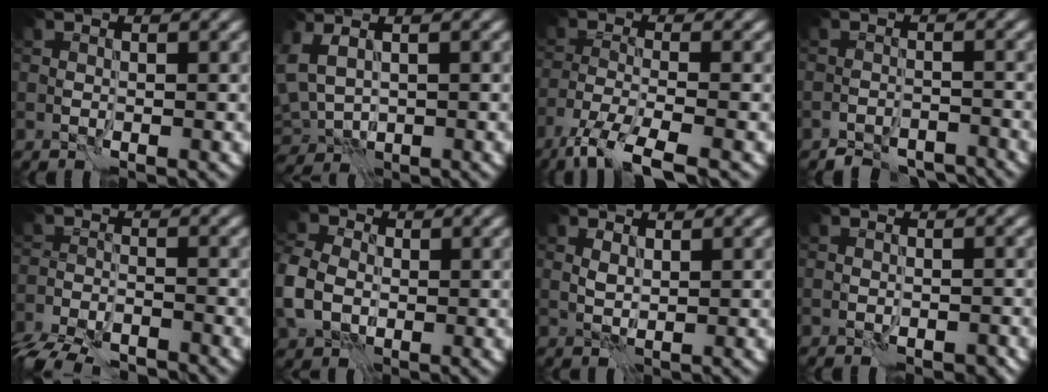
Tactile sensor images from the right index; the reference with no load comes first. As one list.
[{"total": 3.9, "force": [0.5, 2.5, 2.9], "torque": [-0.064, -0.006, 0.031]}, {"total": 6.1, "force": [-4.4, 1.2, 4.0], "torque": [-0.073, -0.010, -0.086]}, {"total": 3.7, "force": [-3.5, 1.2, 0.5], "torque": [-0.001, -0.002, -0.058]}, {"total": 6.7, "force": [-6.2, 1.7, 1.9], "torque": [-0.035, -0.020, -0.107]}, {"total": 5.7, "force": [-0.8, 4.6, 3.3], "torque": [-0.099, -0.008, -0.022]}, {"total": 0.9, "force": [0.8, 0.3, 0.4], "torque": [-0.013, -0.001, 0.017]}, {"total": 1.2, "force": [-0.8, 0.7, 0.4], "torque": [-0.009, 0.002, -0.009]}]